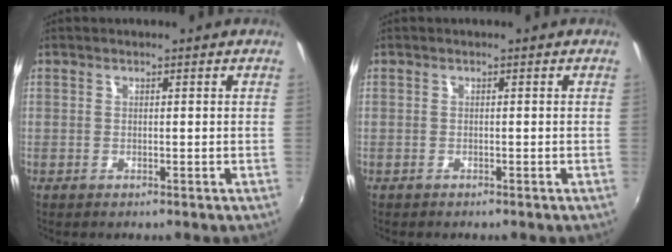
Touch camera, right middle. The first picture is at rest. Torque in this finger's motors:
{"motor_torque": [-0.09, -0.05, 0.08, 0.01]}